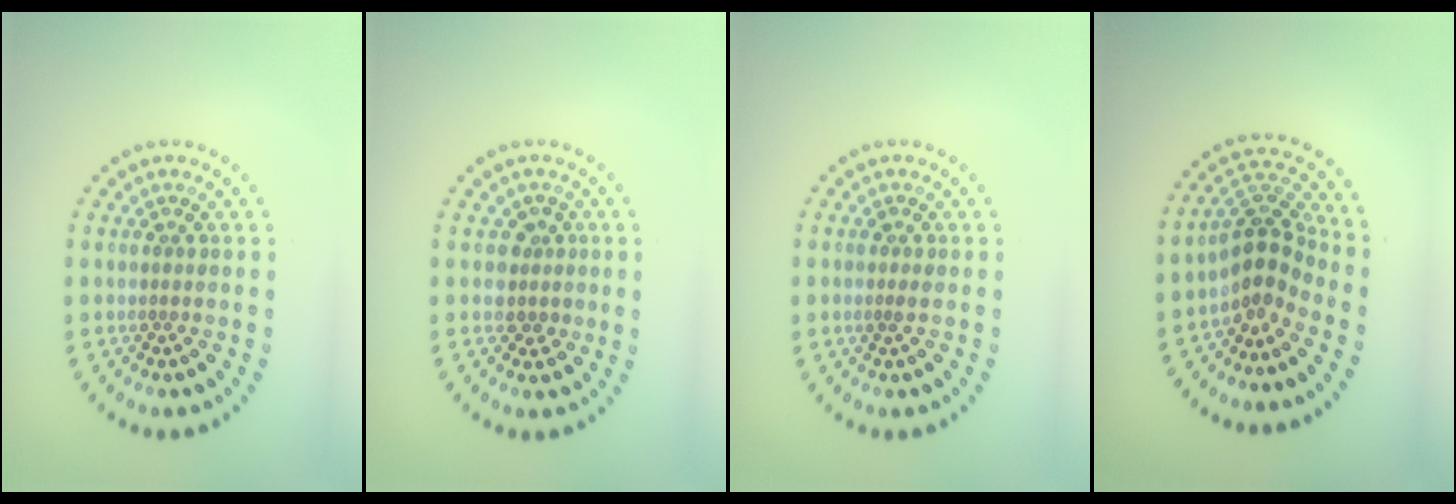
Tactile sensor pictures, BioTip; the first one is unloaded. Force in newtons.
{"total": 2.0, "press": 1.6, "slide": 1.1}
{"total": 0.7, "press": 0.6, "slide": 0.3}
{"total": 3.6, "press": 2.6, "slide": 2.4}